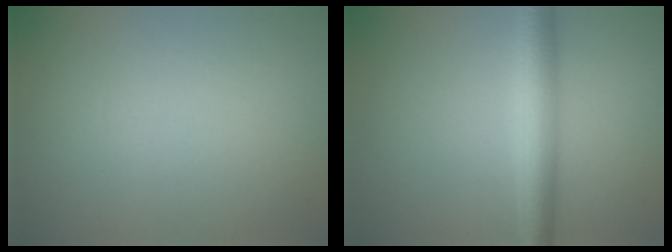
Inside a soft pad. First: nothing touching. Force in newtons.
{"total": 4.4, "press": 4.4, "slide": 0.0}